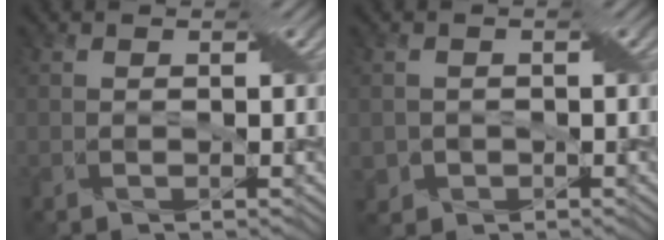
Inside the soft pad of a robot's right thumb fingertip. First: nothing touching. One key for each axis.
{"total": 2.1, "fx": -0.7, "fy": 1.9, "fz": 0.1, "tx": -0.003, "ty": -0.008, "tz": -0.015}